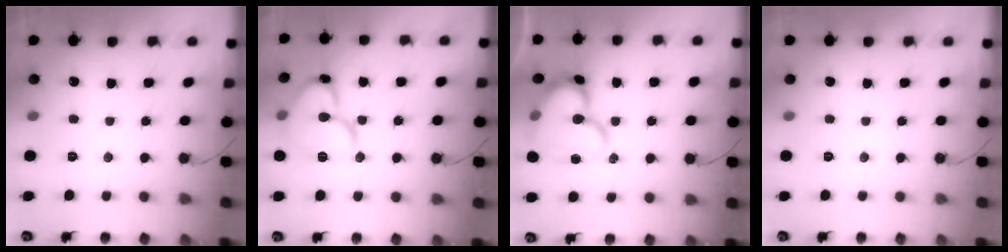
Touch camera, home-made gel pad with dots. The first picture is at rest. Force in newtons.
{"total": 14.3, "press": 14.2, "slide": 1.8}
{"total": 18.2, "press": 18.1, "slide": 1.8}
{"total": 0.0}